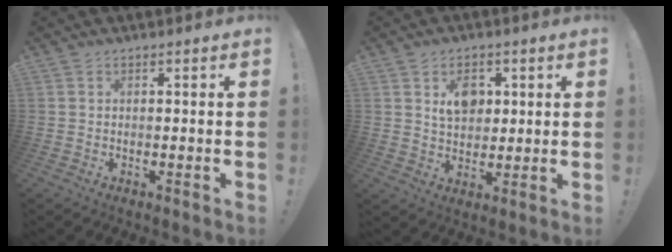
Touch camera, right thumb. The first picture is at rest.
{"total": 7.5, "force": [2.8, 5.8, 3.9], "torque": [-0.047, -0.008, 0.047]}